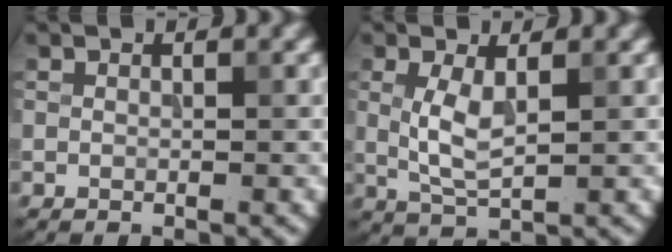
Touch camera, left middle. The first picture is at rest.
{"total": 3.0, "force": [0.5, 1.1, 2.8], "torque": [-0.066, -0.003, 0.013]}